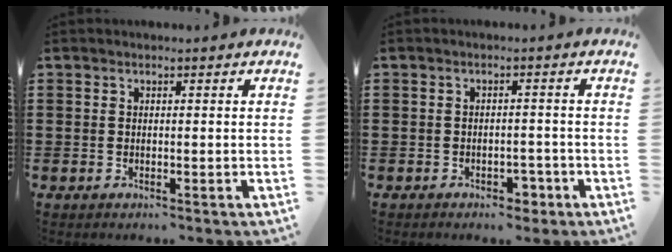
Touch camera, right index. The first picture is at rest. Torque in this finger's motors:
{"motor_torque": [0.28, -0.21, 0.06, 0.00]}